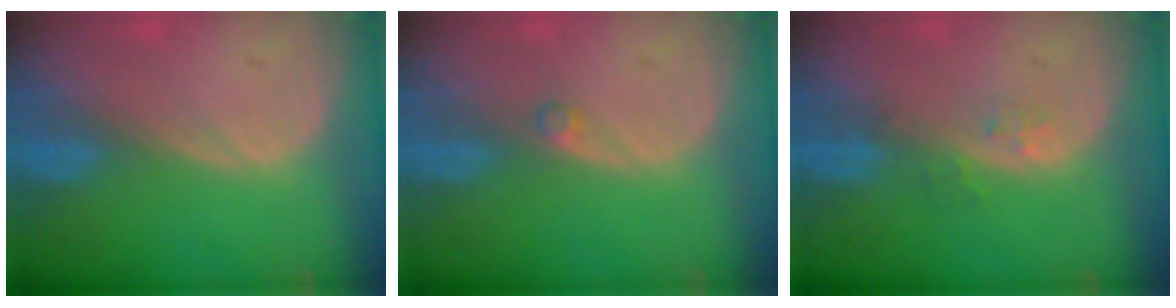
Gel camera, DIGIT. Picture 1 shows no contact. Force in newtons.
{"total": 0.9, "press": 0.9, "slide": 0.2}
{"total": 1.6, "press": 1.6, "slide": 0.1}